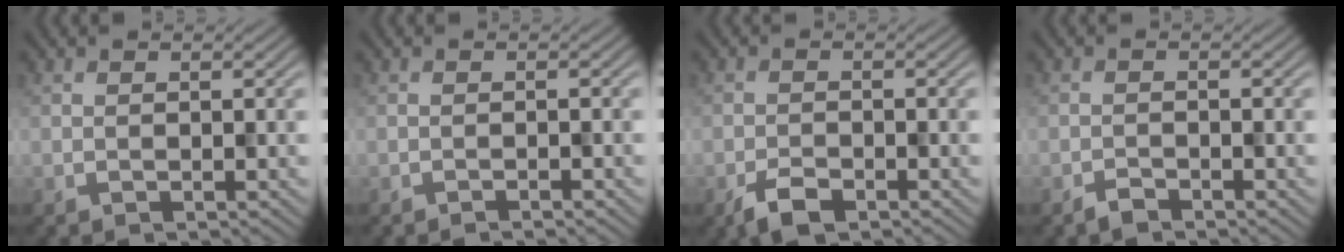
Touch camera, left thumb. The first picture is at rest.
{"total": 0.7, "force": [-0.6, 0.0, 0.3], "torque": [-0.002, 0.001, -0.012]}
{"total": 3.4, "force": [-2.2, 1.6, 2.0], "torque": [-0.037, -0.005, -0.044]}
{"total": 1.3, "force": [-1.1, 0.4, 0.5], "torque": [-0.009, 0.000, -0.023]}